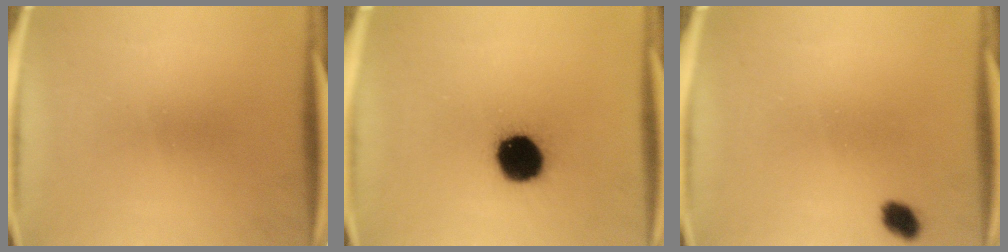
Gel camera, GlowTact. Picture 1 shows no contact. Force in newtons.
{"total": 14.6}
{"total": 2.8}